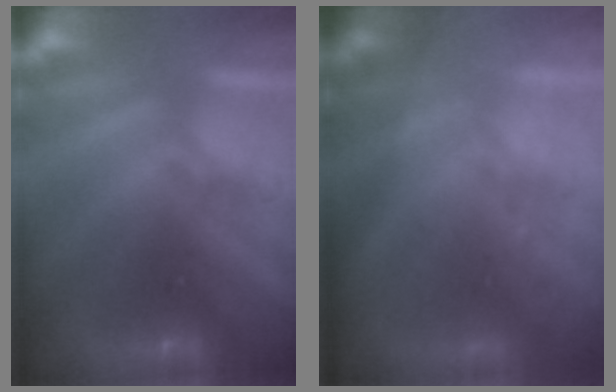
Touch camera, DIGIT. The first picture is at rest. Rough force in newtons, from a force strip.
{"total": 9.2}